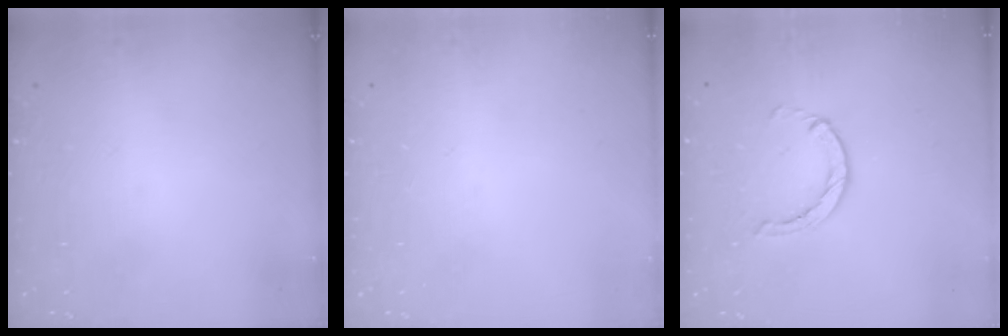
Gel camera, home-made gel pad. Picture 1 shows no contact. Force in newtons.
{"total": 0.0}
{"total": 1.4, "press": 1.4, "slide": 0.3}